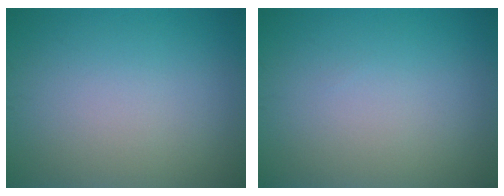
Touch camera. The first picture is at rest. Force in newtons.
{"total": 0.0}